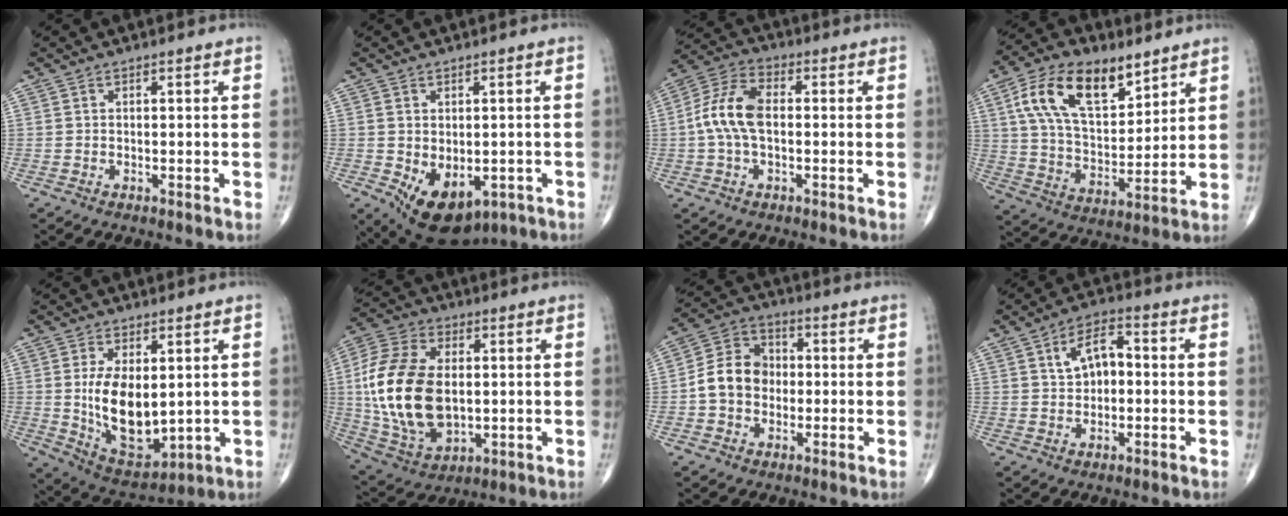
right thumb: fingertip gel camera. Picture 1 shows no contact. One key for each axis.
{"total": 11.3, "fx": -3.9, "fy": 7.1, "fz": 7.9, "tx": -0.108, "ty": -0.005, "tz": -0.037}
{"total": 9.7, "fx": -0.2, "fy": 5.6, "fz": 8.0, "tx": -0.165, "ty": 0.028, "tz": -0.012}
{"total": 18.1, "fx": 9.0, "fy": 9.5, "fz": 12.5, "tx": -0.193, "ty": -0.030, "tz": 0.167}
{"total": 13.7, "fx": 1.0, "fy": 7.4, "fz": 11.5, "tx": -0.178, "ty": -0.022, "tz": 0.038}
{"total": 21.5, "fx": 0.5, "fy": 13.2, "fz": 16.9, "tx": -0.340, "ty": -0.008, "tz": 0.019}
{"total": 9.7, "fx": -0.9, "fy": 8.1, "fz": 5.4, "tx": -0.080, "ty": 0.034, "tz": -0.029}
{"total": 7.1, "fx": 1.0, "fy": 4.3, "fz": 5.6, "tx": -0.077, "ty": 0.019, "tz": 0.009}